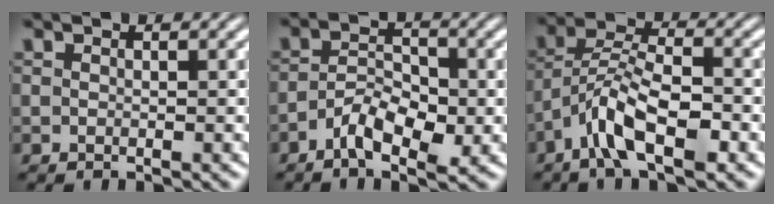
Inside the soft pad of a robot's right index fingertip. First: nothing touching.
{"total": 4.1, "force": [-1.8, 1.9, 3.1], "torque": [-0.031, -0.003, -0.039]}
{"total": 6.1, "force": [-1.0, 3.6, 4.8], "torque": [-0.088, -0.010, -0.024]}